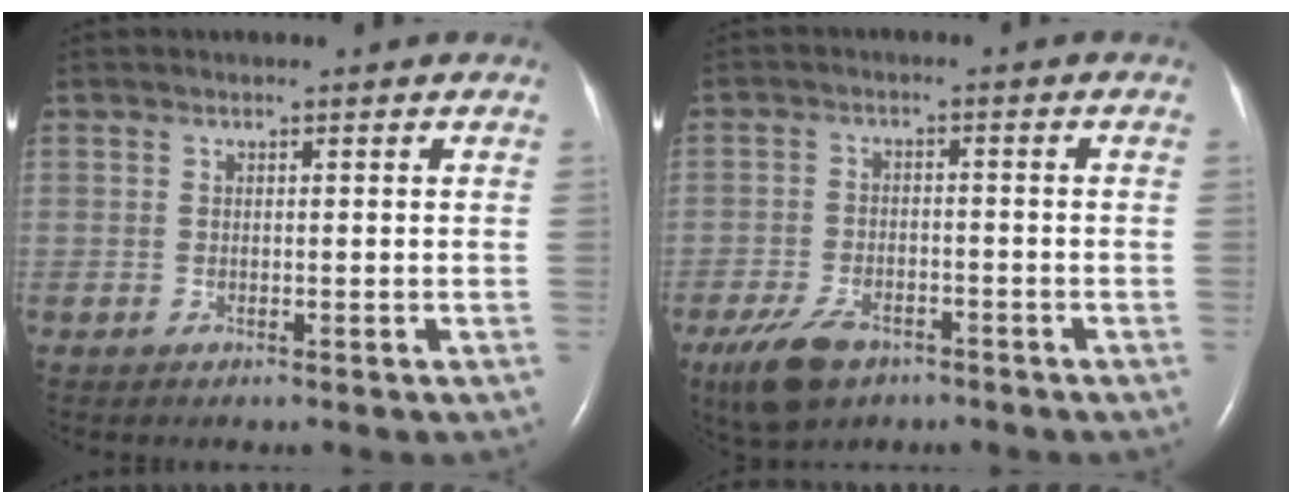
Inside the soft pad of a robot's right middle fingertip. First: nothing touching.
{"total": 7.7, "force": [-5.1, 3.9, 4.2], "torque": [-0.091, -0.009, -0.085]}